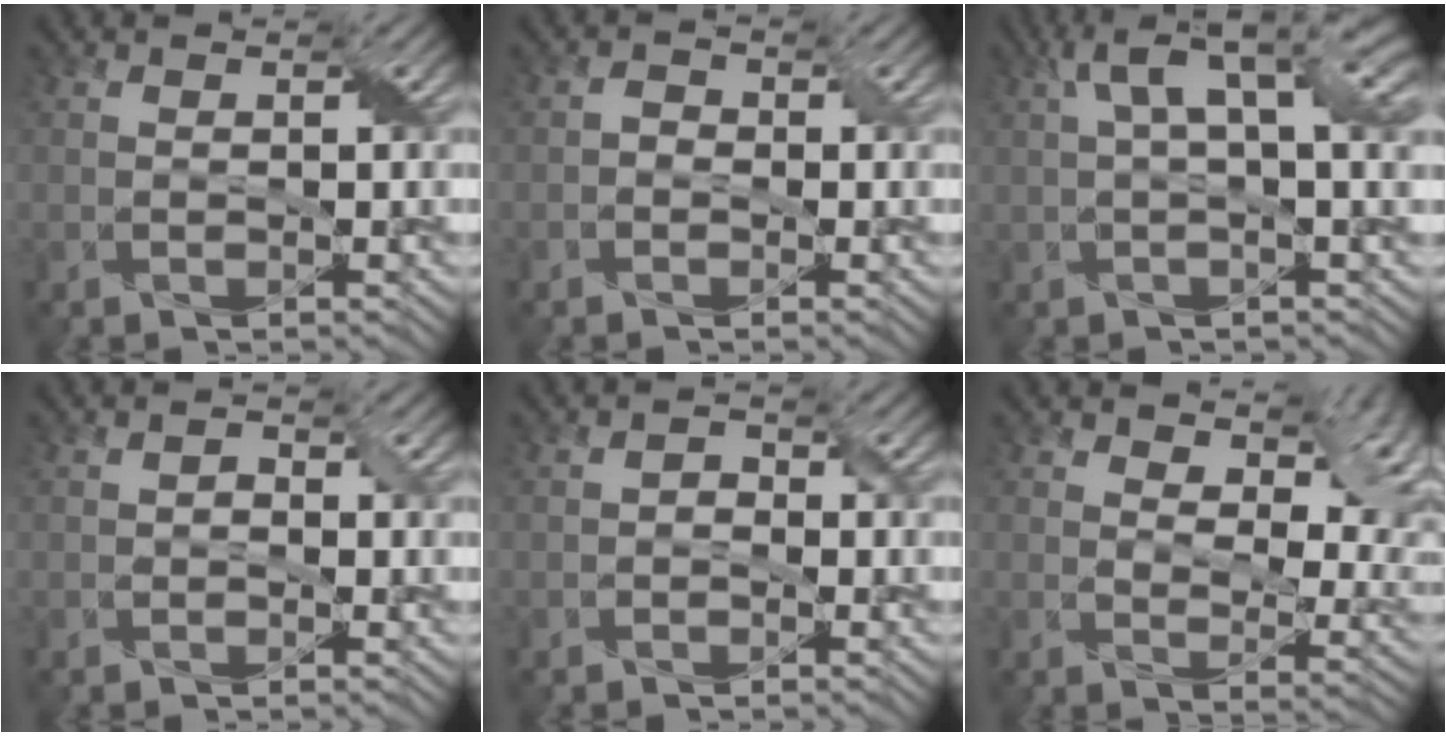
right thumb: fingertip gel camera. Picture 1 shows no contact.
{"total": 1.2, "force": [-0.6, 1.0, 0.4], "torque": [-0.008, 0.003, -0.016]}
{"total": 8.9, "force": [3.1, 2.4, 7.9], "torque": [-0.142, 0.024, 0.053]}
{"total": 1.0, "force": [-0.3, 0.8, 0.4], "torque": [-0.007, -0.001, -0.010]}
{"total": 1.2, "force": [-0.6, 0.9, 0.5], "torque": [-0.011, 0.002, -0.016]}
{"total": 10.8, "force": [5.4, 5.7, 7.4], "torque": [-0.117, -0.006, 0.089]}